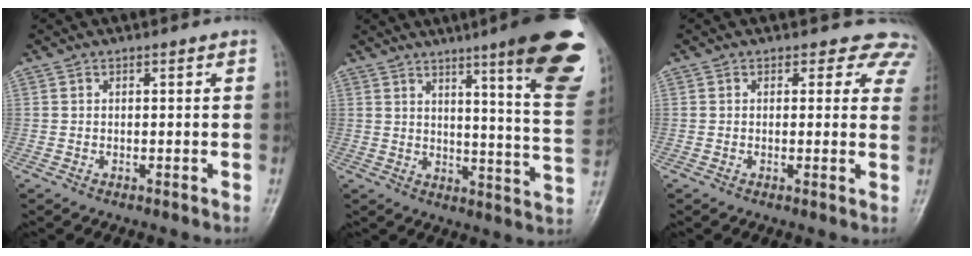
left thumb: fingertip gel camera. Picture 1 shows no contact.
{"total": 21.1, "force": [12.2, 2.7, 17.0], "torque": [-0.192, -0.060, 0.153]}
{"total": 6.5, "force": [5.4, 3.6, 0.6], "torque": [0.045, -0.018, 0.029]}